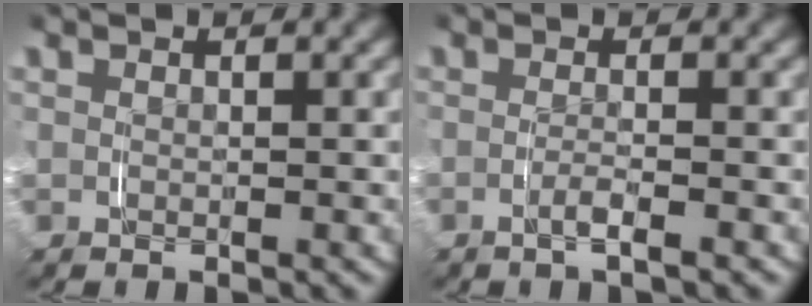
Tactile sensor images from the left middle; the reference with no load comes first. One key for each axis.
{"total": 1.4, "fx": -1.0, "fy": -0.3, "fz": 0.9, "tx": -0.023, "ty": -0.006, "tz": -0.017}